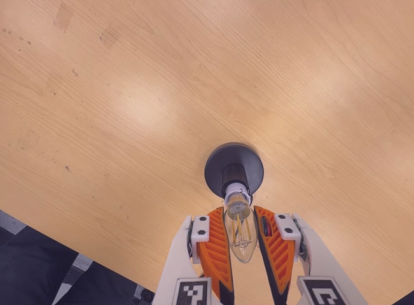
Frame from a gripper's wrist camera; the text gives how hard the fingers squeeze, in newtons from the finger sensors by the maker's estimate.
{"total": 10.6, "left": 10.1, "right": 11.1}